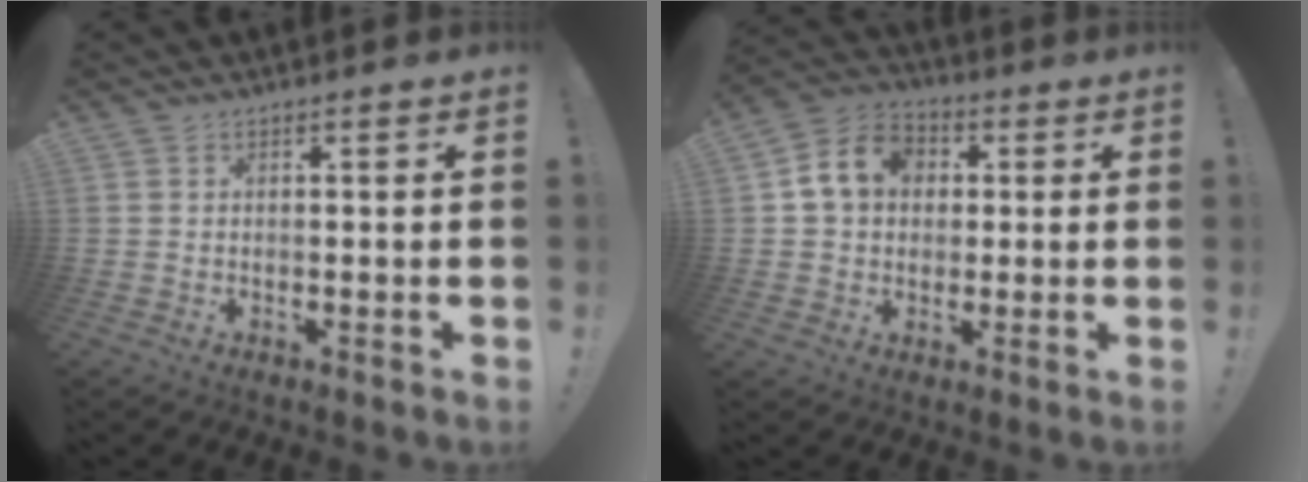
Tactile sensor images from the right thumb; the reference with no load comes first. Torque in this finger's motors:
{"motor_torque": [0.29, 0.29, 0.01, 0.14, 0.26]}